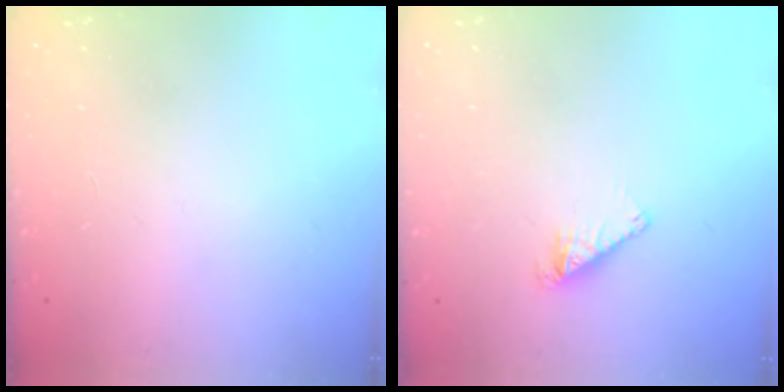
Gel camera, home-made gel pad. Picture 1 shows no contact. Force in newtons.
{"total": 2.9, "press": 2.9, "slide": 0.2}